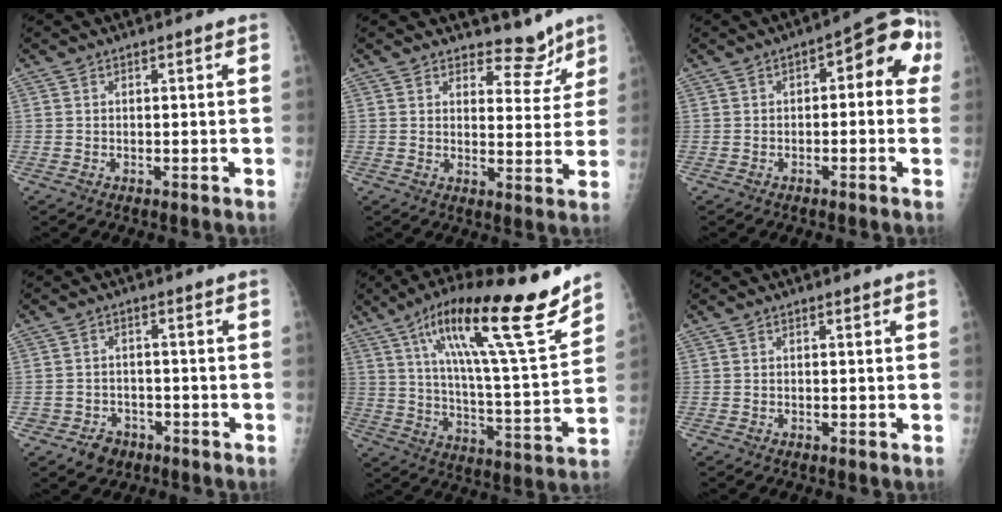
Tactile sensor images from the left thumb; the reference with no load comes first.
{"total": 6.3, "force": [5.5, 2.9, 0.8], "torque": [0.019, -0.049, 0.076]}
{"total": 9.4, "force": [1.1, 4.4, 8.1], "torque": [-0.065, 0.036, 0.001]}
{"total": 4.2, "force": [-2.3, 3.4, 0.9], "torque": [0.002, 0.014, -0.034]}
{"total": 23.4, "force": [14.9, 3.6, 17.7], "torque": [-0.261, -0.056, 0.242]}
{"total": 0.0}